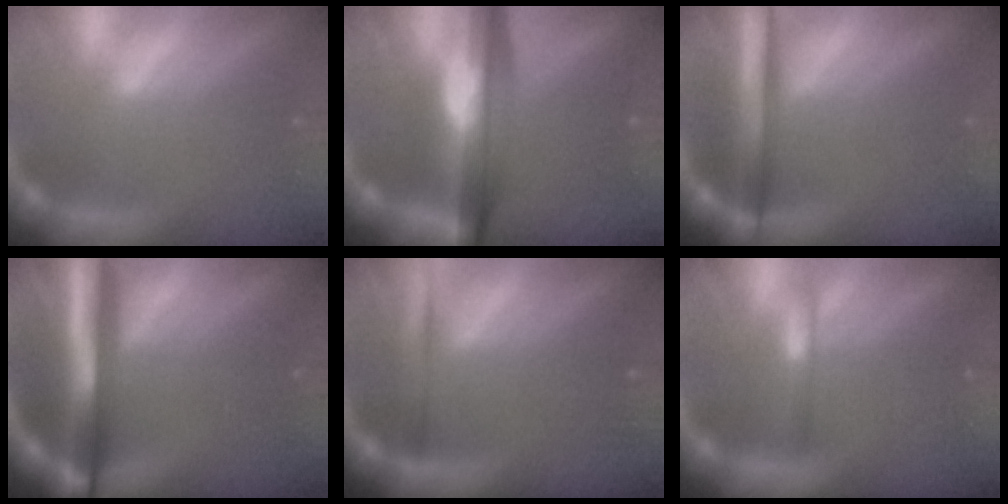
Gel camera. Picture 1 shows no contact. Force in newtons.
{"total": 9.1}
{"total": 5.5}
{"total": 9.1}
{"total": 2.5}
{"total": 1.4}